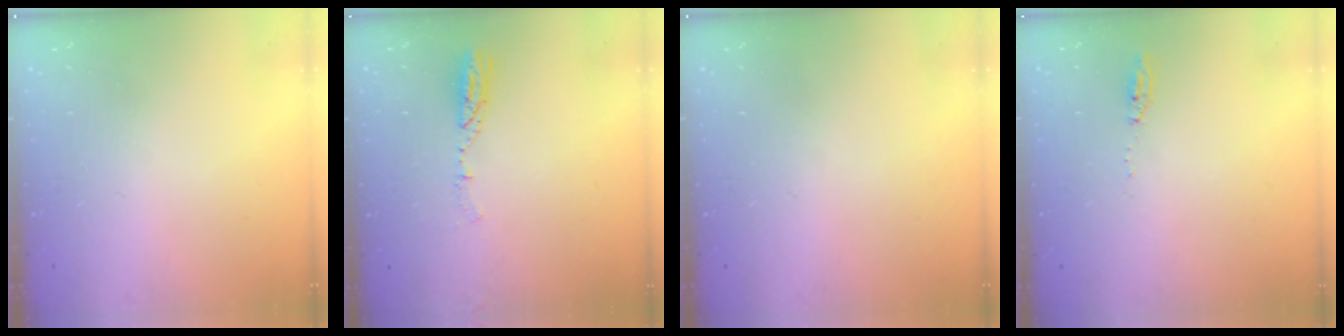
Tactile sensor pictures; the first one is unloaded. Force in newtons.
{"total": 4.8, "press": 4.7, "slide": 1.0}
{"total": 0.0}
{"total": 4.8, "press": 4.8, "slide": 0.6}